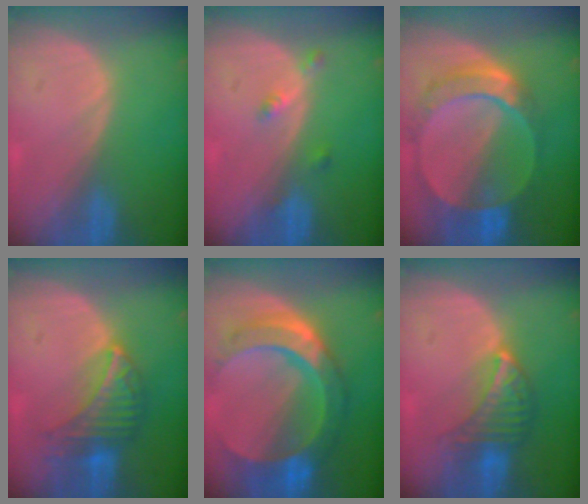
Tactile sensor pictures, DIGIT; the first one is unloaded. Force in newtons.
{"total": 2.4, "press": 2.0, "slide": 1.3}
{"total": 9.7, "press": 8.3, "slide": 5.0}
{"total": 6.8, "press": 6.6, "slide": 1.4}
{"total": 11.0, "press": 11.0, "slide": 1.1}
{"total": 6.7, "press": 6.1, "slide": 2.8}